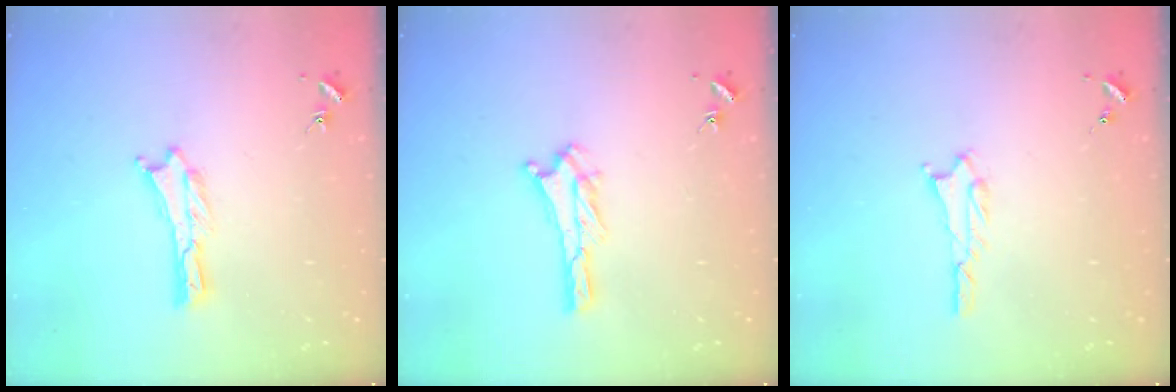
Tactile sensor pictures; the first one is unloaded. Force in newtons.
{"total": 3.2, "press": 3.1, "slide": 0.3}
{"total": 1.8, "press": 1.8, "slide": 0.2}